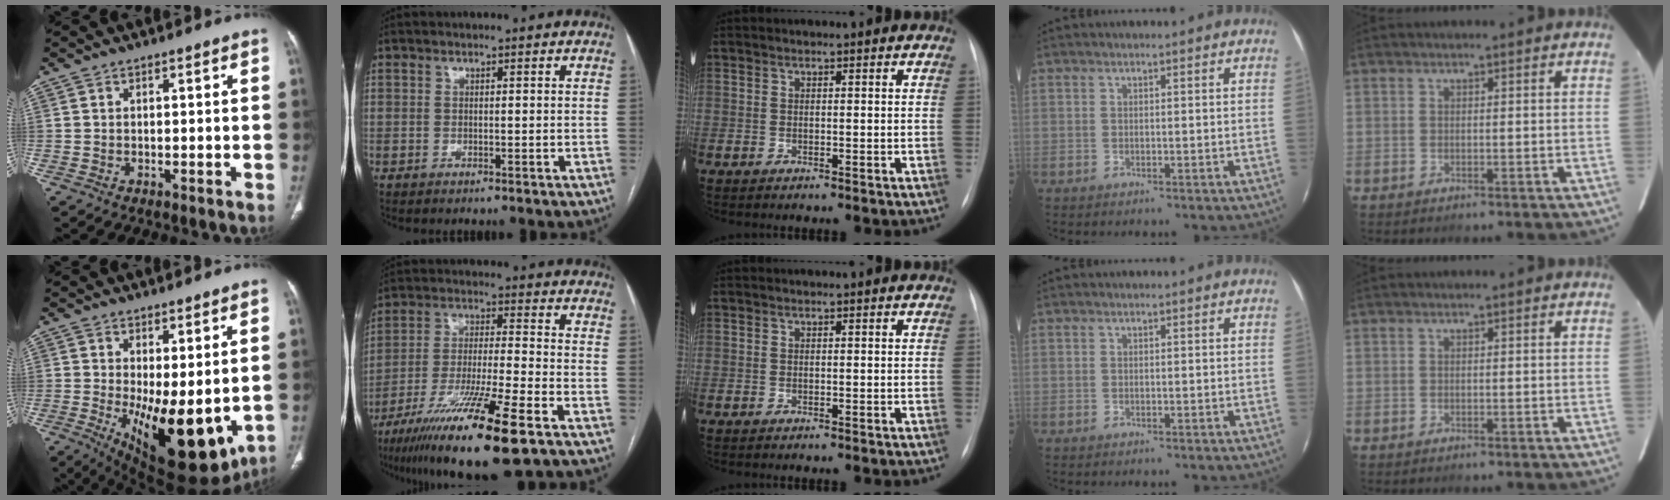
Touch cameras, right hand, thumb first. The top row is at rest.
{"thumb": {"total": 16.4, "force": [-2.2, 6.7, 14.8], "torque": [-0.216, -0.038, -0.009]}, "index": {"total": 18.1, "force": [-10.9, 0.6, 14.4], "torque": [-0.253, -0.047, -0.191]}}